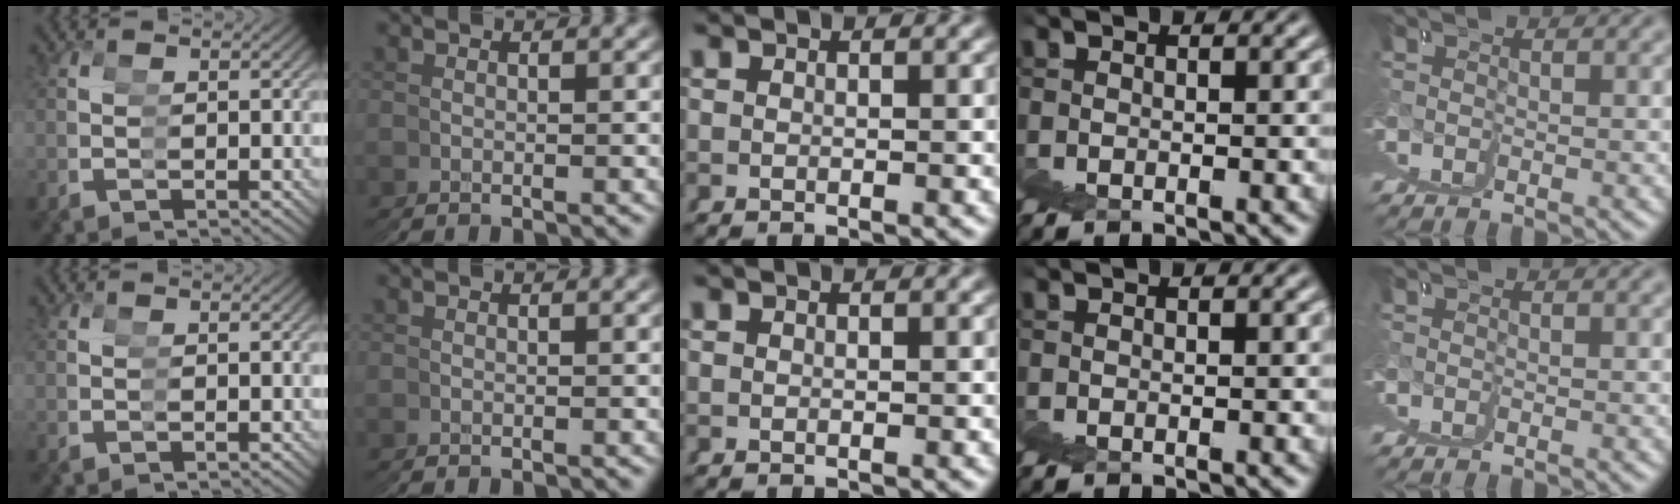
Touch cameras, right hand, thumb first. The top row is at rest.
{}